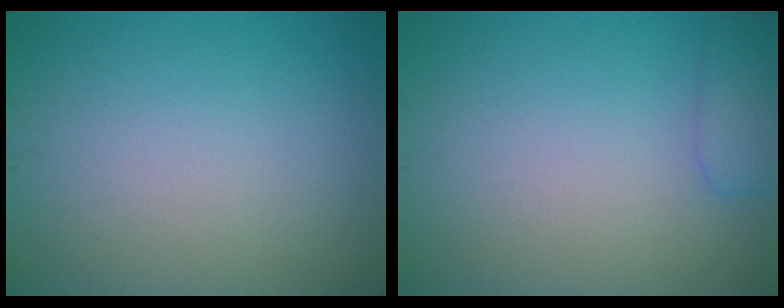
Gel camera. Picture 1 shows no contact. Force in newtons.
{"total": 2.3, "press": 2.3, "slide": 0.2}